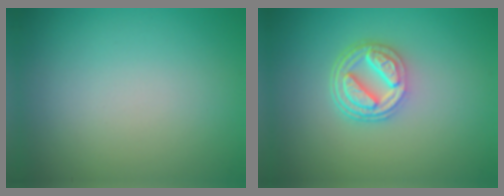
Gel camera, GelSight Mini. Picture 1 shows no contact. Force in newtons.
{"total": 4.6, "press": 3.4, "slide": 3.1}